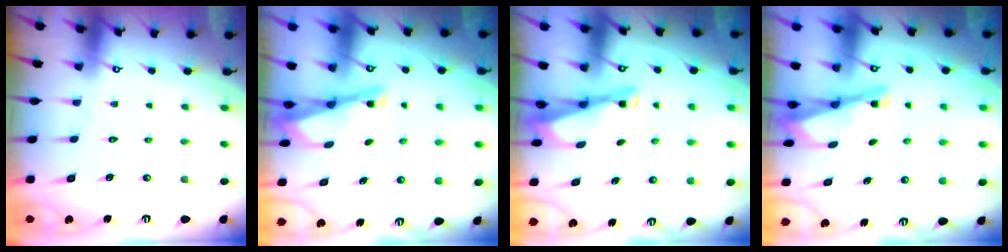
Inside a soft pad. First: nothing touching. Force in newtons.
{"total": 3.0, "press": 3.0, "slide": 0.3}
{"total": 3.5, "press": 3.5, "slide": 0.4}
{"total": 3.0, "press": 3.0, "slide": 0.3}